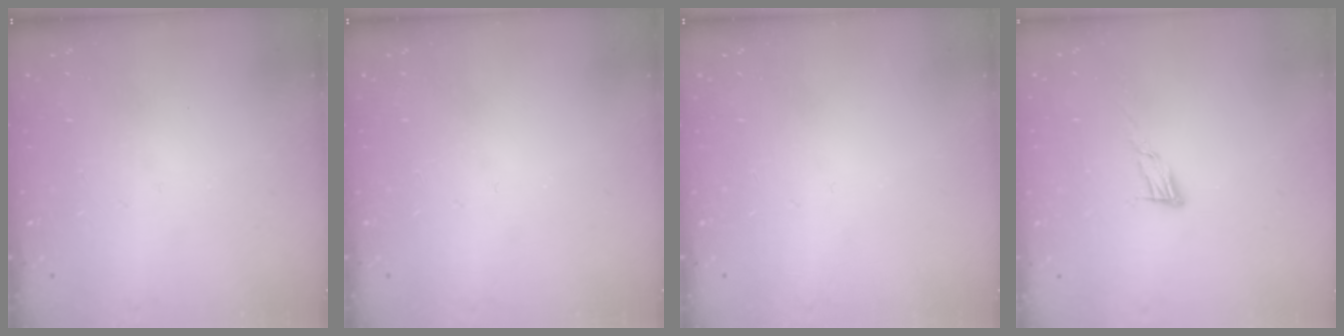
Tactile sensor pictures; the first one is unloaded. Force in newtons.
{"total": 0.0}
{"total": 0.0}
{"total": 7.3, "press": 7.2, "slide": 1.2}